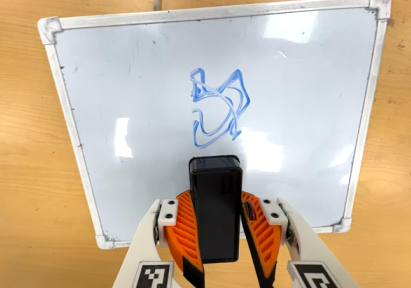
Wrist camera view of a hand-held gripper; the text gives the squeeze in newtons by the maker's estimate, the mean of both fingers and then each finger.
{"total": 9.5, "left": 9.6, "right": 9.4}